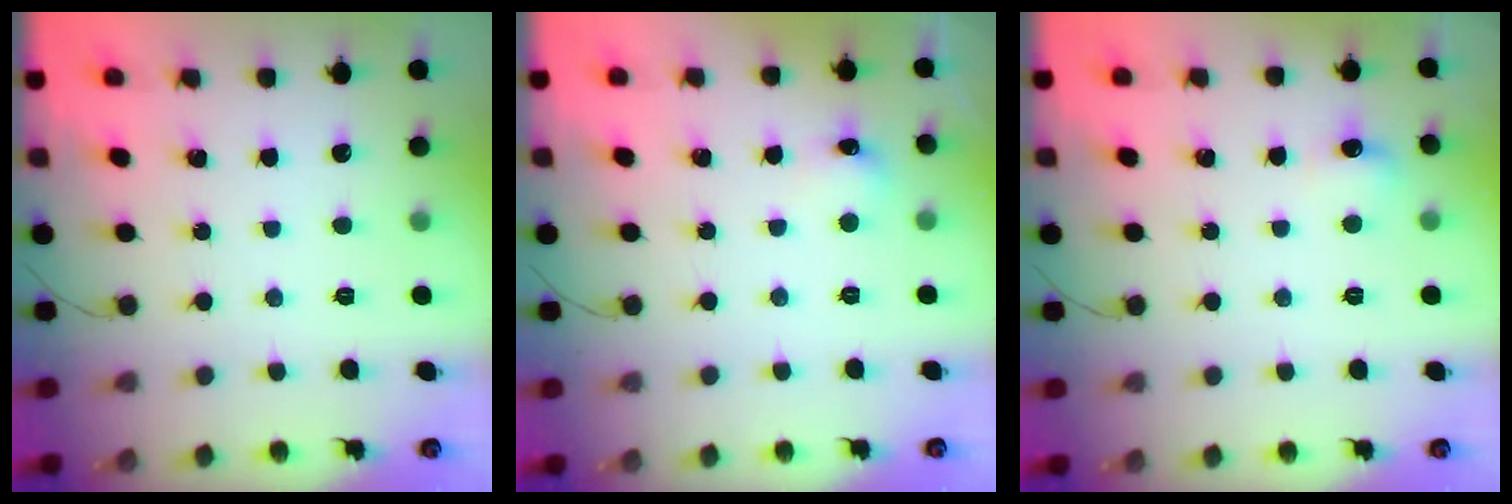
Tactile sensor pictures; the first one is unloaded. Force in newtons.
{"total": 5.9, "press": 5.6, "slide": 1.7}
{"total": 9.1, "press": 5.0, "slide": 7.7}